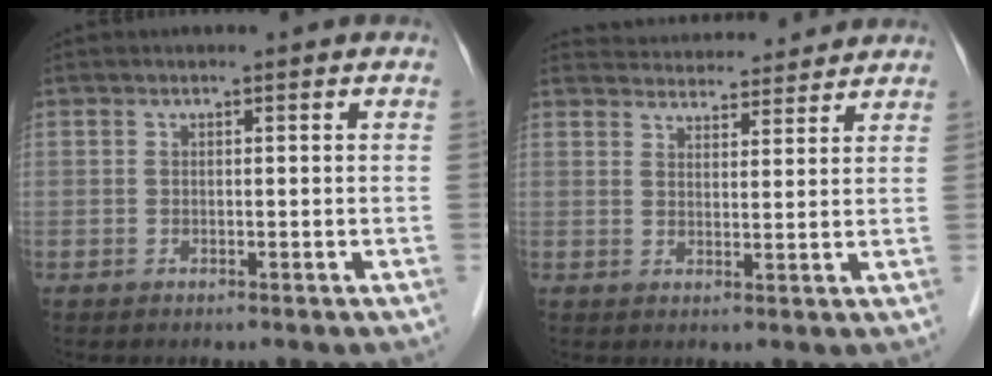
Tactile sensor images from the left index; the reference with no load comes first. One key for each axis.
{"total": 10.4, "fx": 10.1, "fy": 2.1, "fz": 1.7, "tx": -0.016, "ty": 0.022, "tz": 0.132}